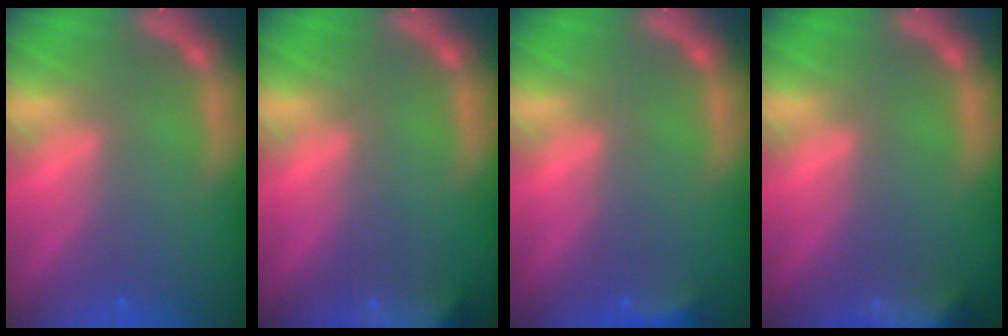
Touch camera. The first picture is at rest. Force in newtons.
{"total": 9.9}
{"total": 2.4}
{"total": 7.9}